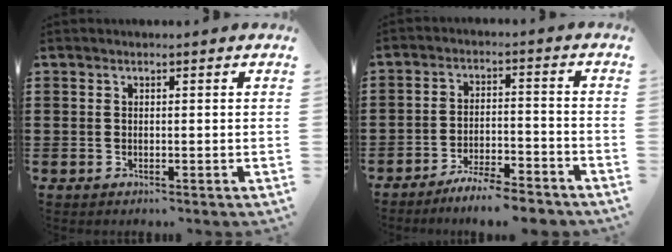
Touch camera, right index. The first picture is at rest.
{"total": 5.6, "force": [-5.3, 0.2, 1.9], "torque": [-0.039, 0.000, -0.104]}